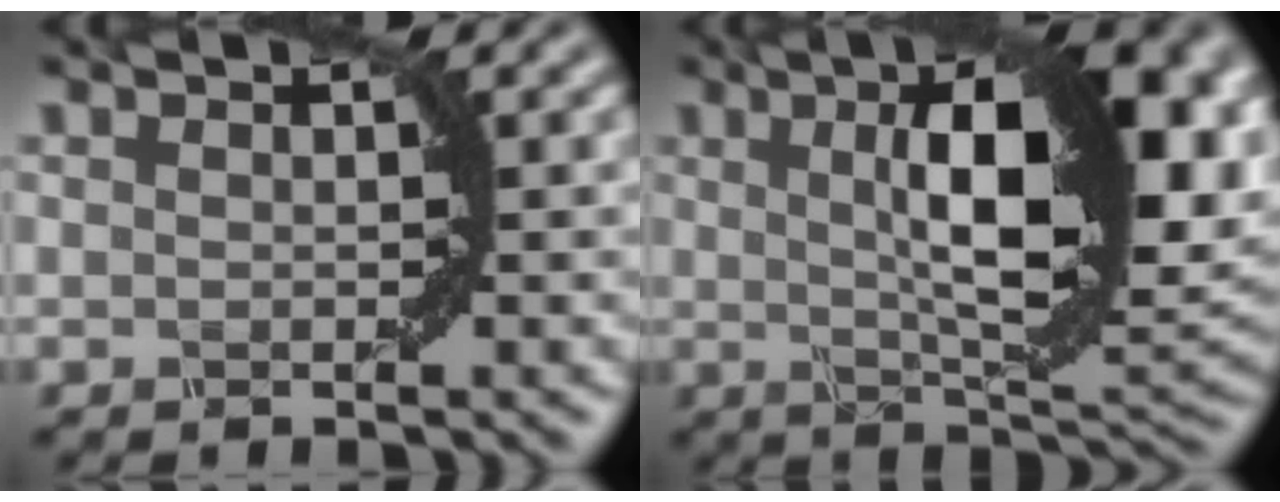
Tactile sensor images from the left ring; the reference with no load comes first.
{"total": 13.6, "force": [2.5, 4.4, 12.6], "torque": [-0.174, 0.010, 0.033]}